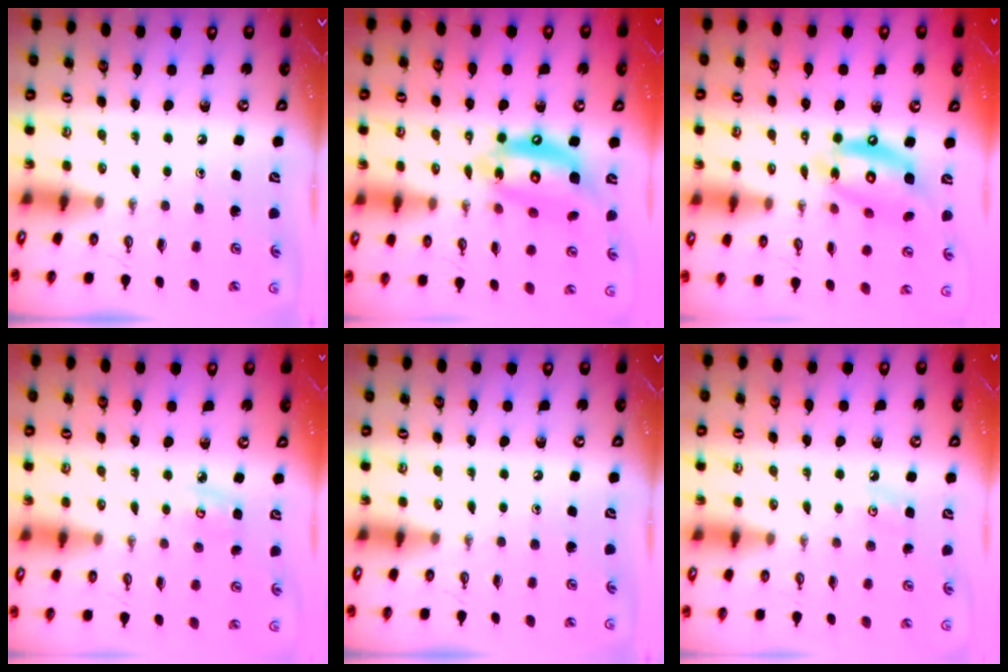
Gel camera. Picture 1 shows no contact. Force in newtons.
{"total": 15.7, "press": 15.6, "slide": 1.8}
{"total": 14.3, "press": 14.2, "slide": 1.3}
{"total": 4.5, "press": 4.5, "slide": 0.4}
{"total": 0.0}
{"total": 3.9, "press": 3.9, "slide": 0.4}